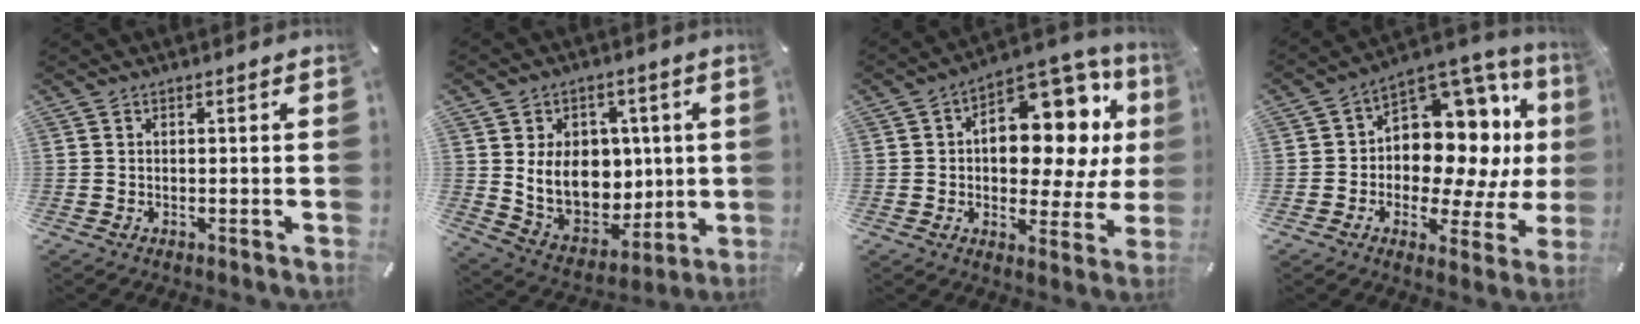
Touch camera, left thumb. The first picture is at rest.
{"total": 13.7, "force": [2.4, 11.3, 7.3], "torque": [-0.132, -0.016, 0.058]}
{"total": 16.7, "force": [5.0, 9.8, 12.6], "torque": [-0.154, -0.054, 0.079]}
{"total": 15.4, "force": [3.3, 11.1, 10.2], "torque": [-0.136, -0.050, 0.059]}